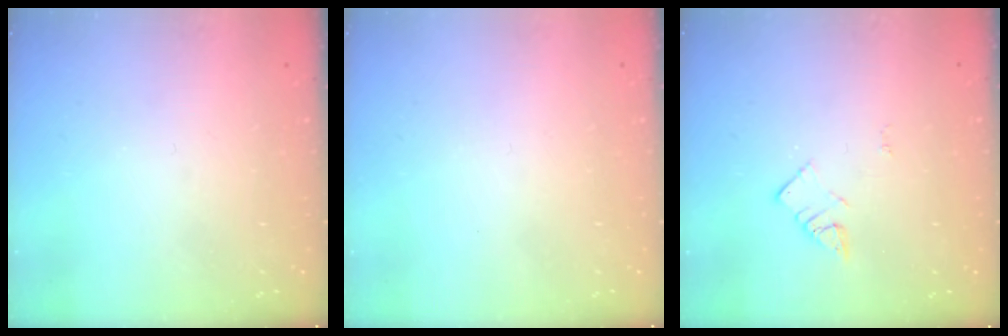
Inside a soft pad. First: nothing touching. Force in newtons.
{"total": 1.7, "press": 1.7, "slide": 0.1}
{"total": 3.0, "press": 3.0, "slide": 0.4}